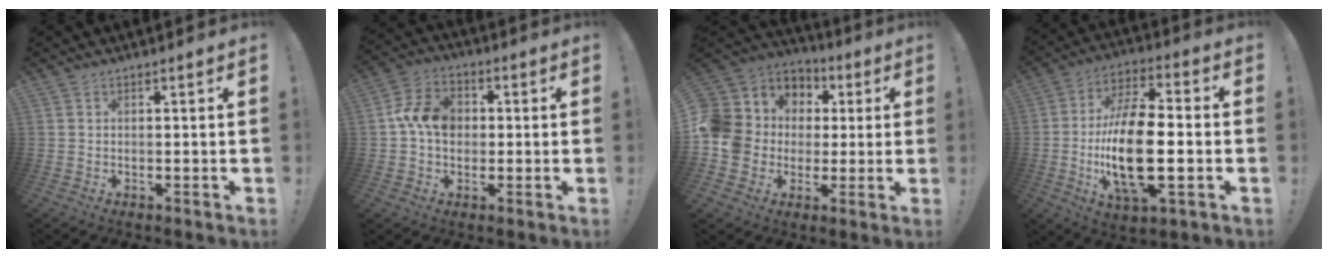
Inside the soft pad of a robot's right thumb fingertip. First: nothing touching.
{"total": 10.9, "force": [0.6, 8.5, 6.9], "torque": [-0.115, 0.018, 0.013]}
{"total": 12.1, "force": [0.5, 11.2, 4.6], "torque": [-0.098, -0.005, 0.025]}
{"total": 20.0, "force": [-3.3, 8.6, 17.8], "torque": [-0.351, -0.002, -0.056]}